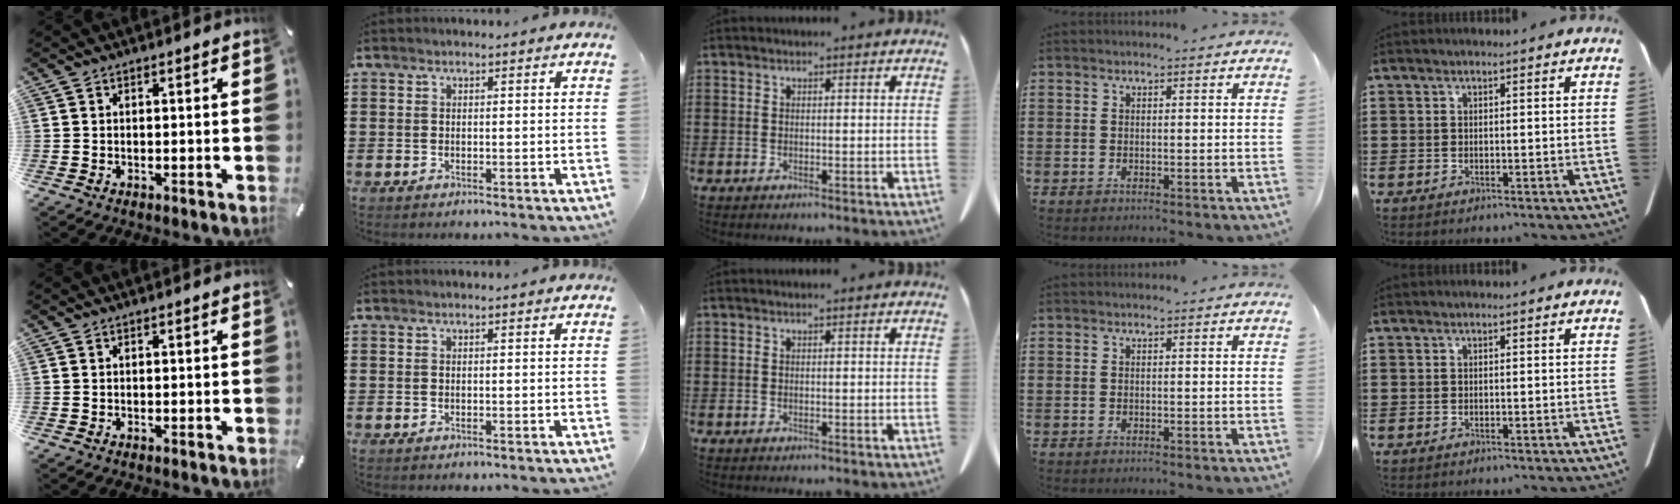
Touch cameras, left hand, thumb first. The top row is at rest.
{}